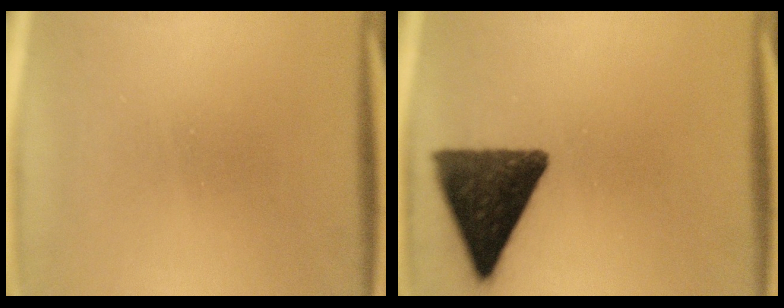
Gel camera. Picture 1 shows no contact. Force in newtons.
{"total": 13.8}